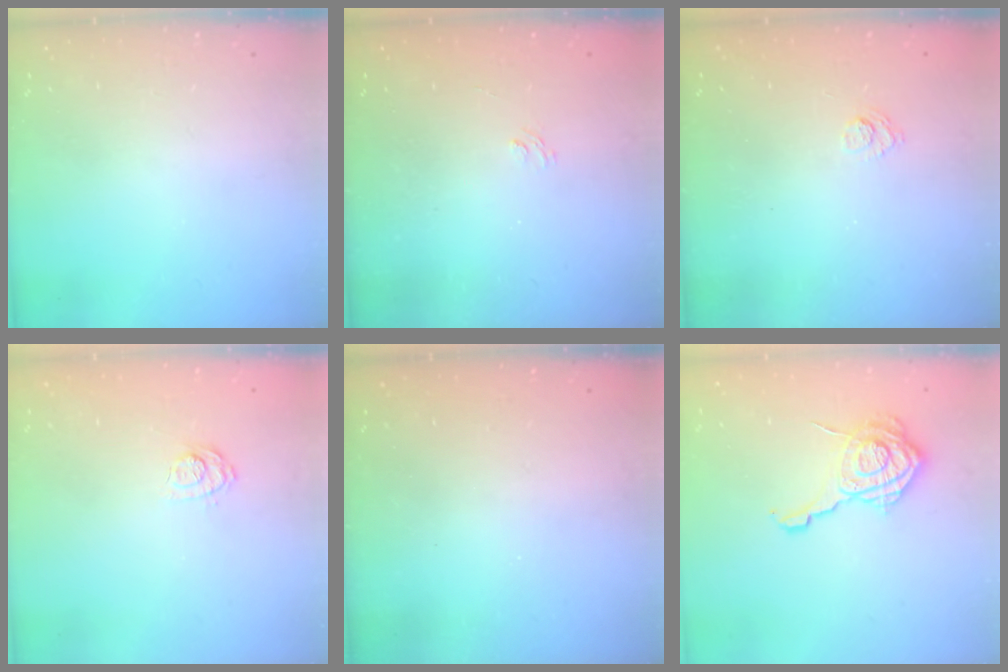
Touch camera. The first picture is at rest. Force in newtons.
{"total": 1.4, "press": 0.7, "slide": 1.1}
{"total": 3.2, "press": 3.0, "slide": 1.1}
{"total": 9.2, "press": 9.1, "slide": 1.4}
{"total": 1.8, "press": 1.7, "slide": 0.5}
{"total": 14.0, "press": 13.9, "slide": 0.7}